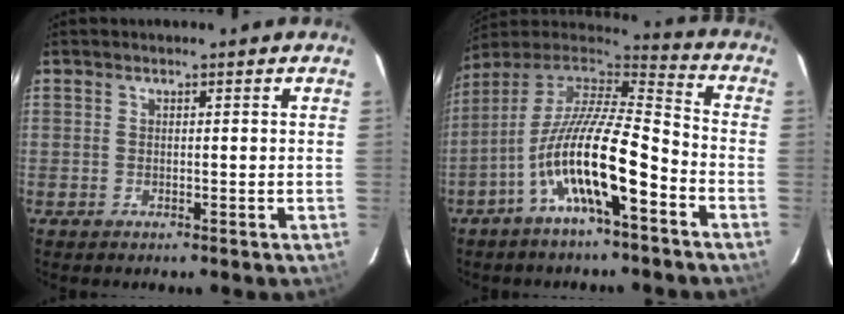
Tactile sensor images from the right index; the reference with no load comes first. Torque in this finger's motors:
{"motor_torque": [1.39, -0.75, 1.05, 0.21]}